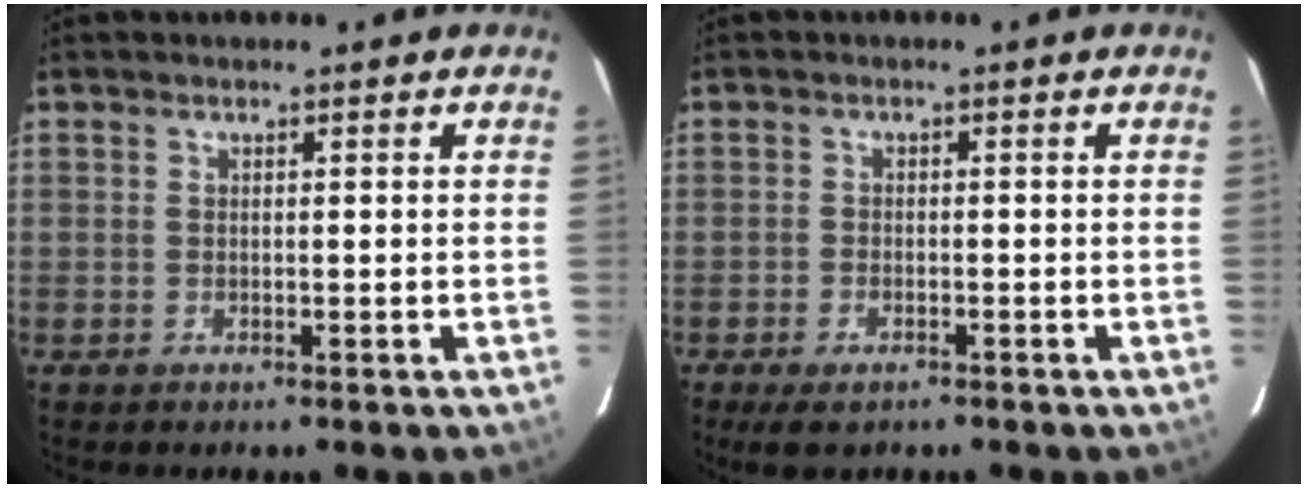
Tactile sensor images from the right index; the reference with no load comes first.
{"total": 4.4, "force": [-3.1, 2.1, 2.3], "torque": [-0.059, -0.015, -0.053]}